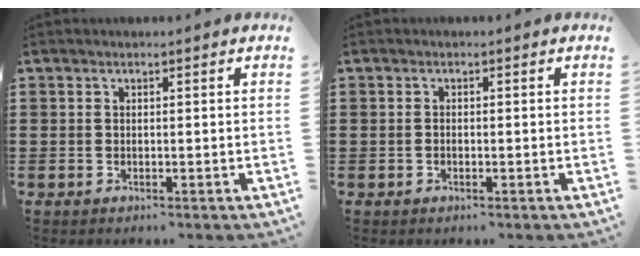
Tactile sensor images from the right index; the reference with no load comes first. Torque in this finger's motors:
{"motor_torque": [-0.78, 1.36, -0.02, -0.01]}